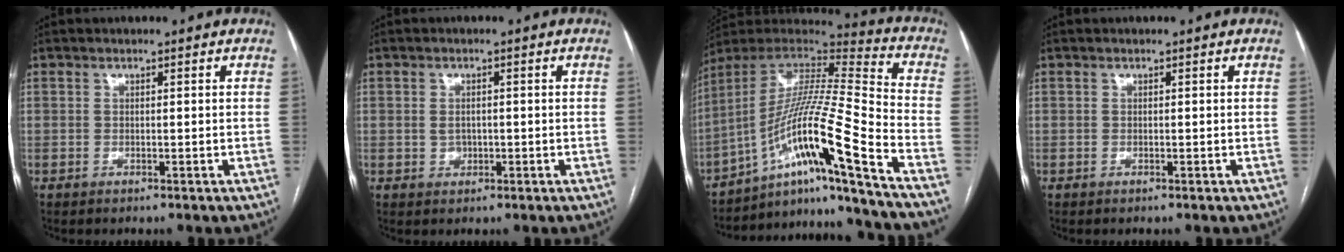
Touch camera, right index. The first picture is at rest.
{"total": 1.7, "force": [-0.2, 1.3, 1.1], "torque": [-0.019, 0.002, -0.001]}
{"total": 19.9, "force": [-11.1, -1.7, 16.4], "torque": [-0.316, -0.002, -0.195]}
{"total": 0.0}